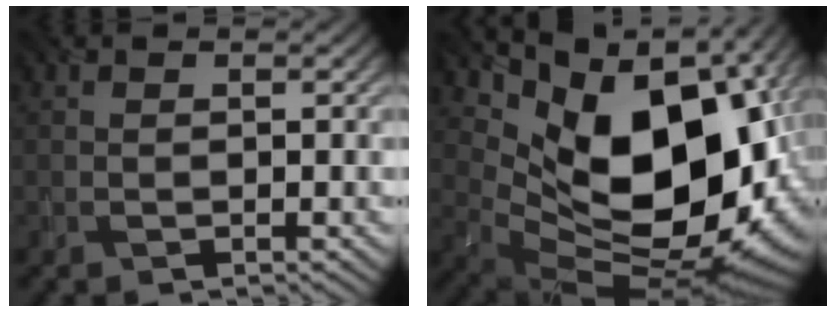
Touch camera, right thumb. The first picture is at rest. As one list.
[{"total": 17.0, "force": [4.0, 10.4, 12.9], "torque": [-0.202, -0.013, 0.086]}]